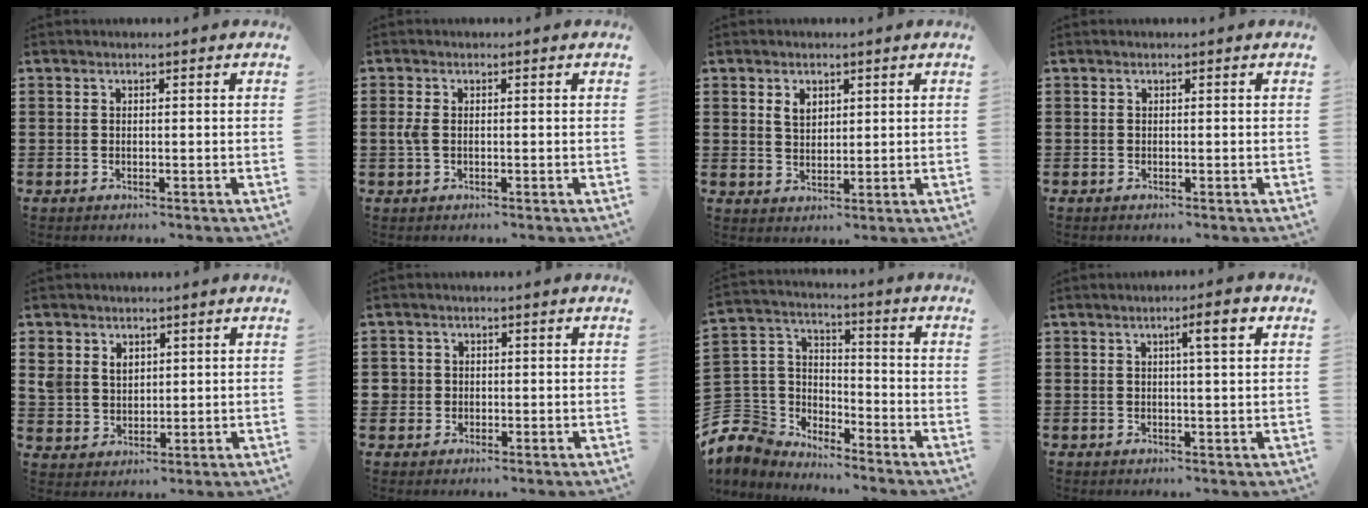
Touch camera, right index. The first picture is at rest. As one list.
[{"total": 2.1, "force": [-0.1, 1.2, 1.8], "torque": [-0.052, -0.001, -0.007]}, {"total": 2.7, "force": [1.3, 1.8, 1.4], "torque": [-0.034, 0.006, 0.025]}, {"total": 0.0}, {"total": 4.1, "force": [2.2, 3.3, 0.7], "torque": [-0.030, 0.013, 0.042]}, {"total": 1.9, "force": [-0.1, 1.9, 0.3], "torque": [-0.015, 0.009, -0.005]}, {"total": 5.8, "force": [-3.8, 4.3, 0.0], "torque": [-0.061, -0.012, -0.088]}, {"total": 4.0, "force": [1.3, 0.2, 3.8], "torque": [-0.061, -0.004, 0.015]}]